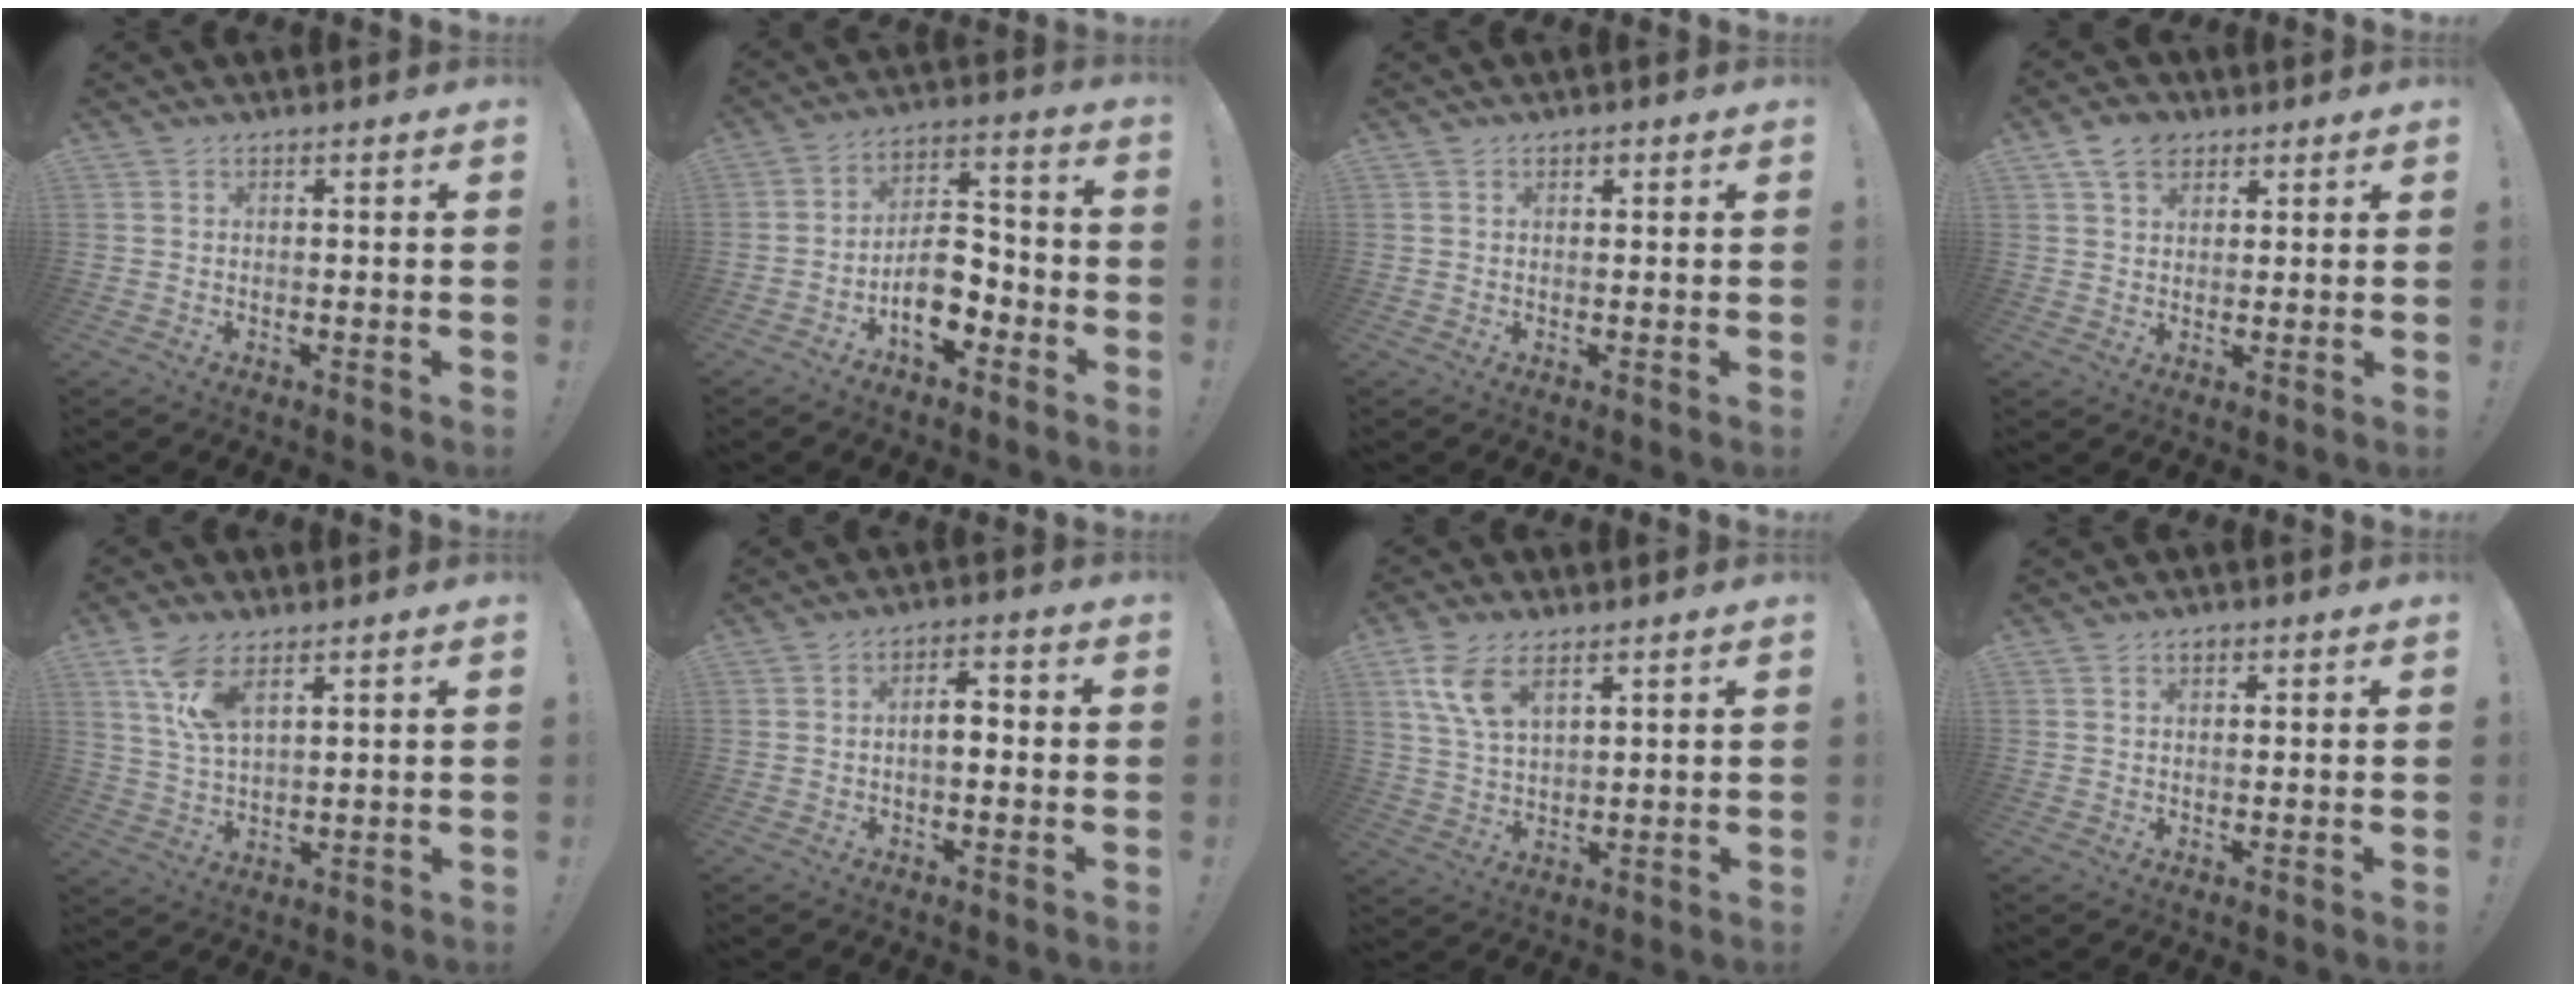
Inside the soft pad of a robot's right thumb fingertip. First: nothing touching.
{"total": 11.3, "force": [-5.5, 6.6, 7.3], "torque": [-0.119, 0.035, -0.096]}
{"total": 0.6, "force": [0.3, 0.5, 0.1], "torque": [0.002, -0.001, 0.005]}
{"total": 6.8, "force": [3.8, 4.7, 3.2], "torque": [-0.054, -0.004, 0.073]}
{"total": 9.5, "force": [5.6, 4.0, 6.5], "torque": [-0.126, -0.014, 0.107]}
{"total": 4.6, "force": [-1.0, 2.2, 4.0], "torque": [-0.062, 0.012, -0.022]}
{"total": 9.3, "force": [5.2, 4.2, 6.4], "torque": [-0.130, -0.015, 0.098]}
{"total": 1.1, "force": [0.7, 0.7, 0.6], "torque": [-0.008, -0.001, 0.012]}